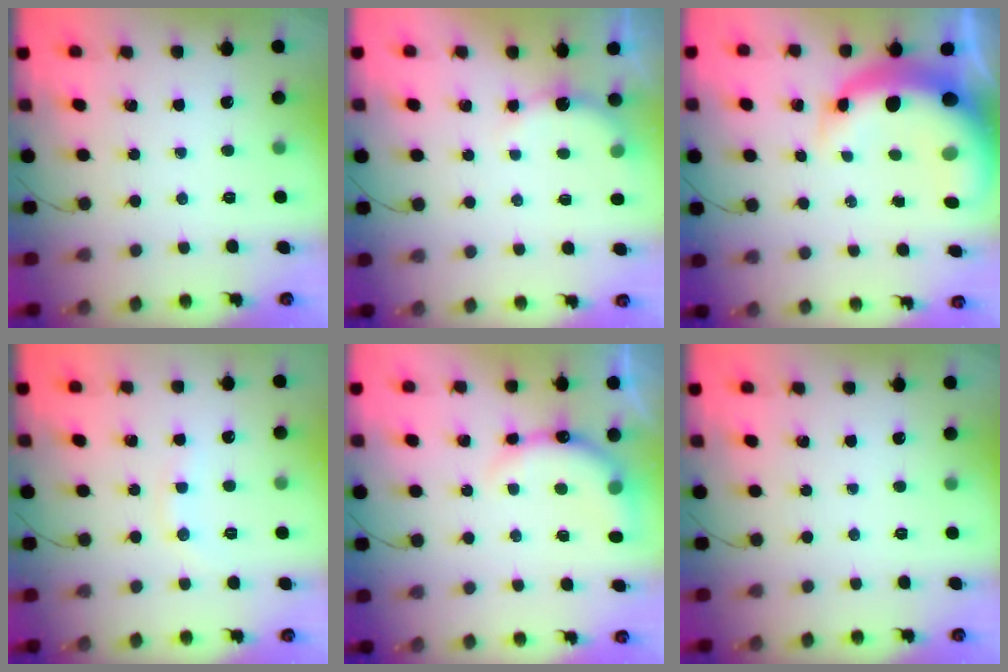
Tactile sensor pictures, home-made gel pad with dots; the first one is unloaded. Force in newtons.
{"total": 2.9, "press": 2.9, "slide": 0.5}
{"total": 12.6, "press": 12.1, "slide": 3.2}
{"total": 5.5, "press": 5.4, "slide": 1.3}
{"total": 9.6, "press": 9.6, "slide": 0.3}
{"total": 0.0}